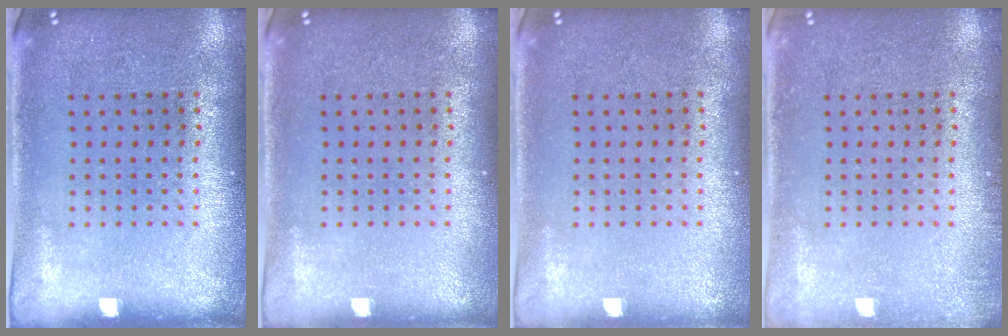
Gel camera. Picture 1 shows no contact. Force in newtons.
{"total": 0.0}
{"total": 0.0}
{"total": 0.8, "press": 0.8, "slide": 0.0}